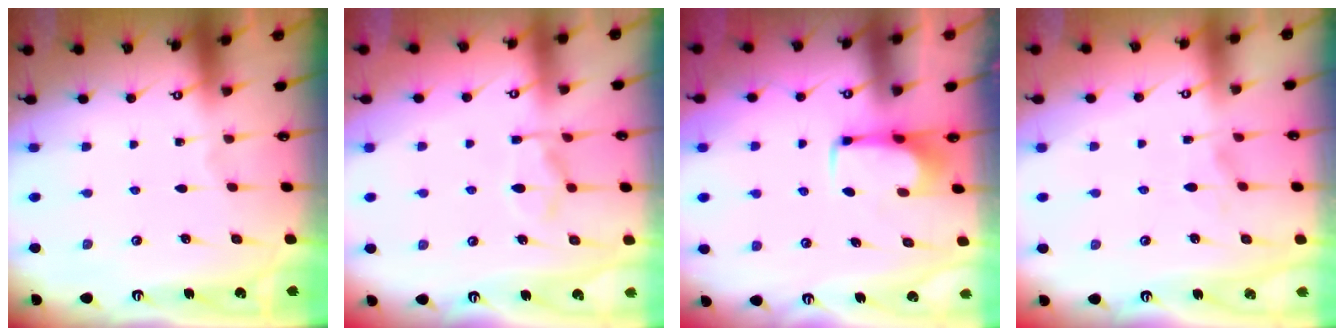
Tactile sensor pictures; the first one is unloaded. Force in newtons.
{"total": 3.4, "press": 3.0, "slide": 1.5}
{"total": 1.5, "press": 1.5, "slide": 0.4}
{"total": 2.9, "press": 2.7, "slide": 1.0}